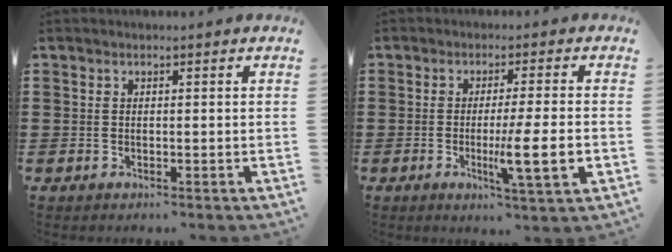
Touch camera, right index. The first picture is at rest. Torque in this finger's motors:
{"motor_torque": [1.92, 0.22, 0.88, 0.21]}